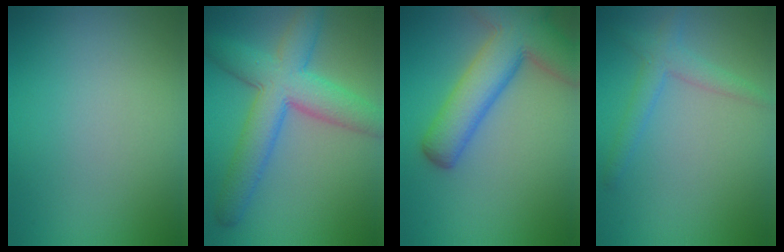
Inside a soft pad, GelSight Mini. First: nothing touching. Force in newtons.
{"total": 7.7, "press": 7.7, "slide": 0.2}
{"total": 9.2, "press": 9.2, "slide": 0.4}
{"total": 2.5, "press": 2.5, "slide": 0.1}